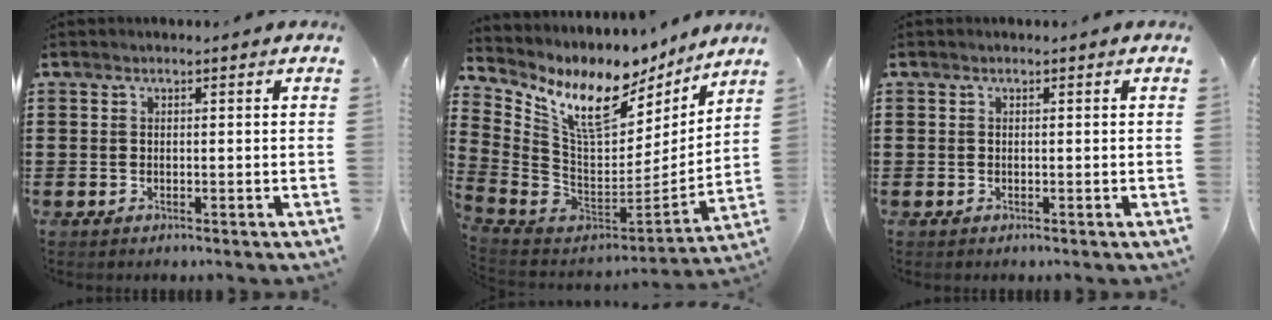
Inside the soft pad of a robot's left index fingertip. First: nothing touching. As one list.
[{"total": 12.3, "force": [7.2, 5.5, 8.2], "torque": [-0.172, -0.047, 0.124]}, {"total": 0.0}]